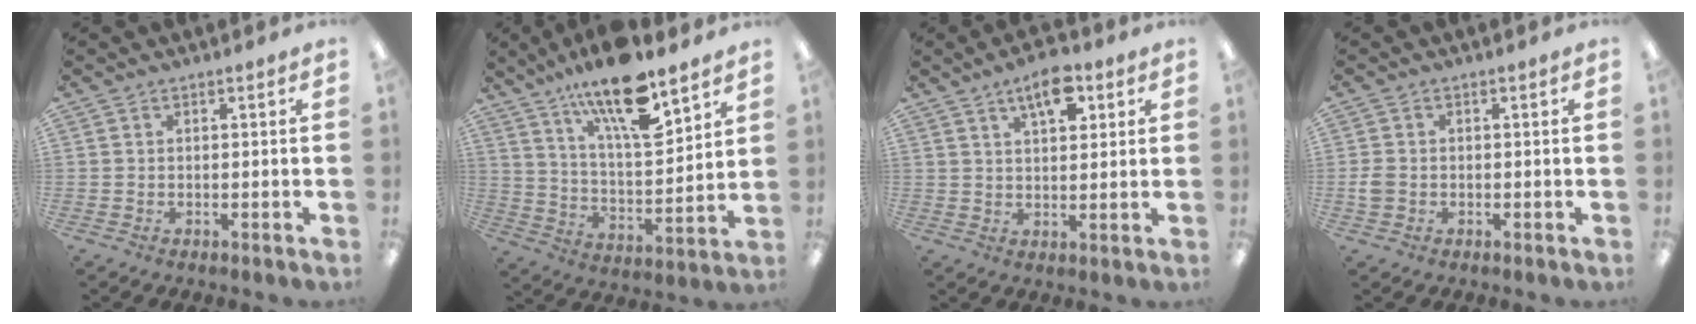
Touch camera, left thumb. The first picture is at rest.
{"total": 18.5, "force": [13.1, 5.5, 11.9], "torque": [-0.203, -0.075, 0.216]}
{"total": 8.6, "force": [4.7, 3.9, 6.1], "torque": [-0.087, -0.016, 0.077]}
{"total": 2.5, "force": [-0.5, 2.0, 1.4], "torque": [-0.024, 0.005, -0.008]}